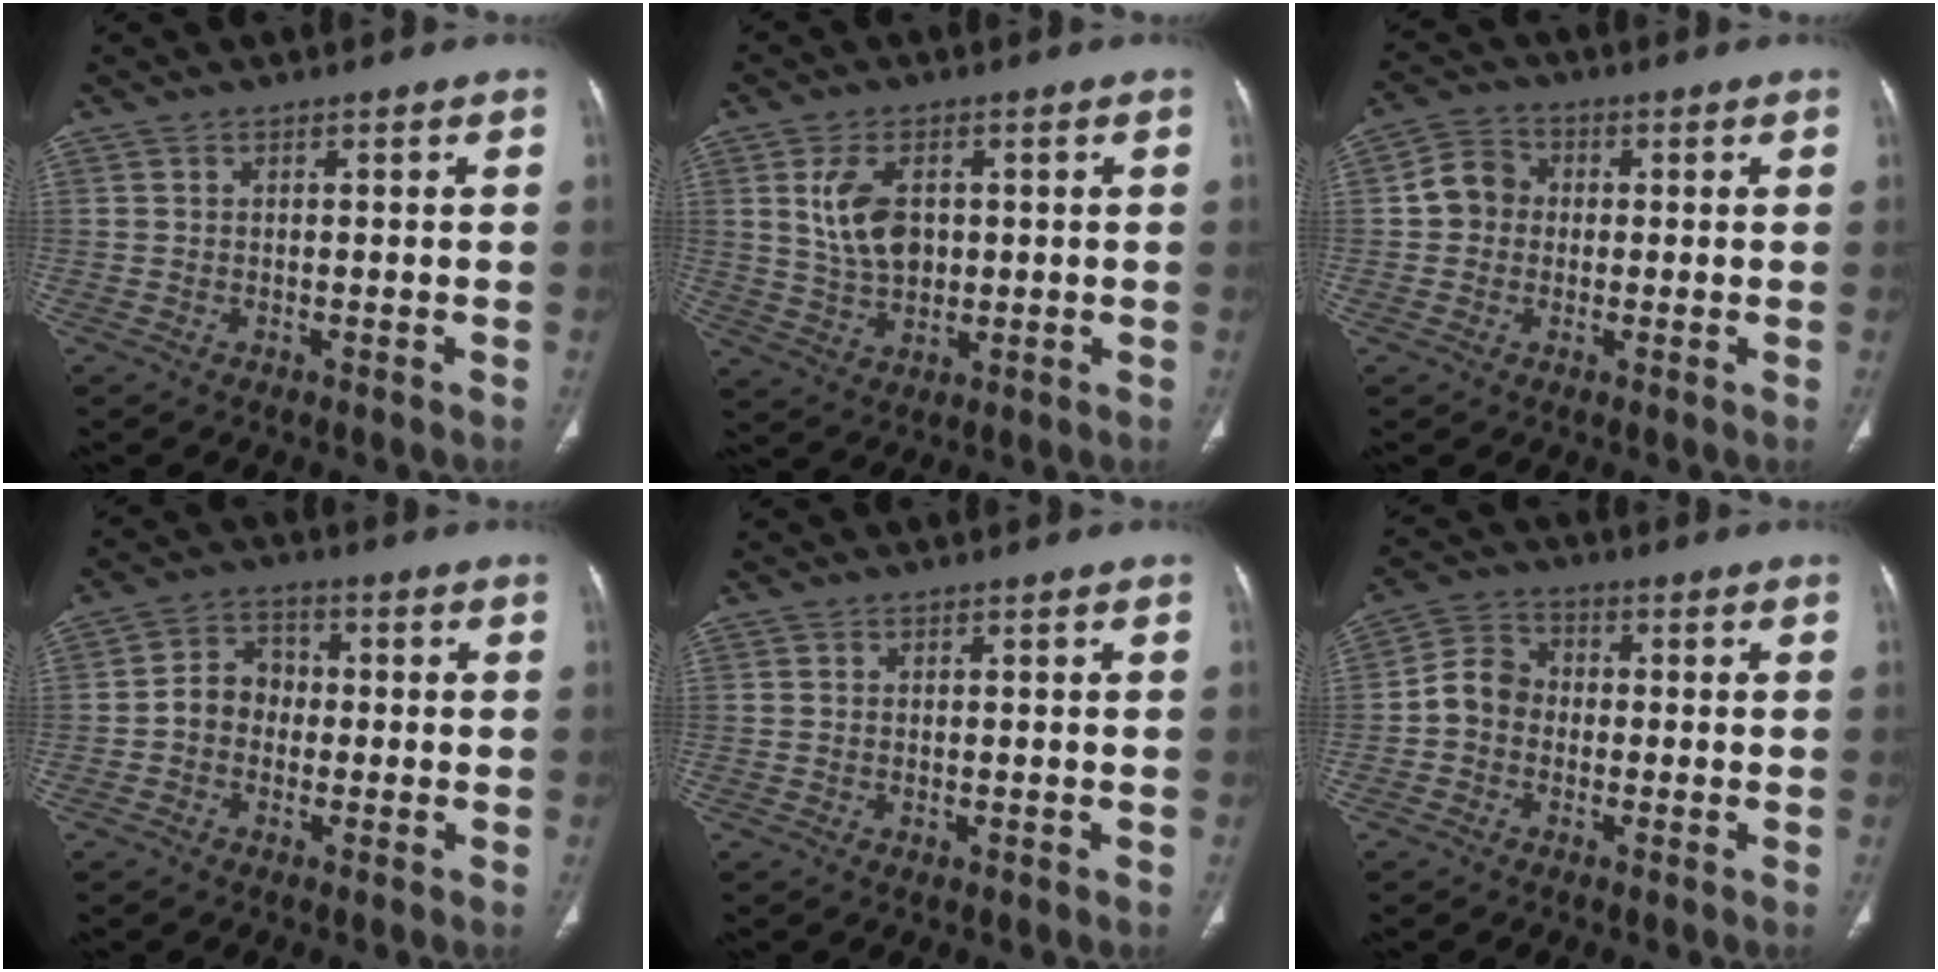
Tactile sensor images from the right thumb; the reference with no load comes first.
{"total": 8.6, "force": [1.7, 5.5, 6.4], "torque": [-0.110, -0.004, 0.041]}
{"total": 5.8, "force": [0.0, 5.3, 2.5], "torque": [-0.027, 0.015, -0.010]}
{"total": 5.9, "force": [-1.0, 5.0, 3.0], "torque": [-0.030, 0.025, -0.030]}
{"total": 0.6, "force": [-0.2, 0.3, 0.4], "torque": [-0.011, -0.001, 0.000]}
{"total": 6.4, "force": [-1.2, 5.4, 3.1], "torque": [-0.038, 0.024, -0.036]}